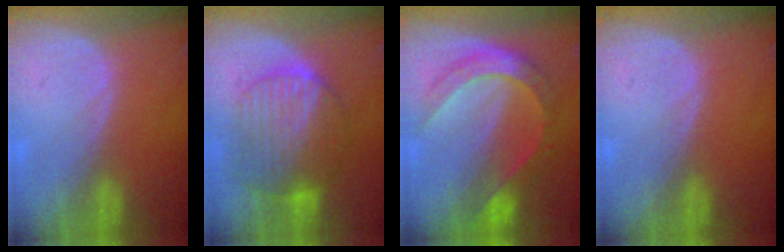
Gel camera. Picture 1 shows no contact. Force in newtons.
{"total": 10.3, "press": 10.3, "slide": 0.8}
{"total": 8.3, "press": 8.2, "slide": 0.8}
{"total": 0.0}